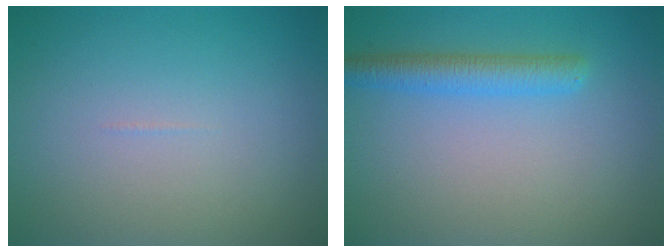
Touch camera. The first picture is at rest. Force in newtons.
{"total": 2.9, "press": 2.9, "slide": 0.2}